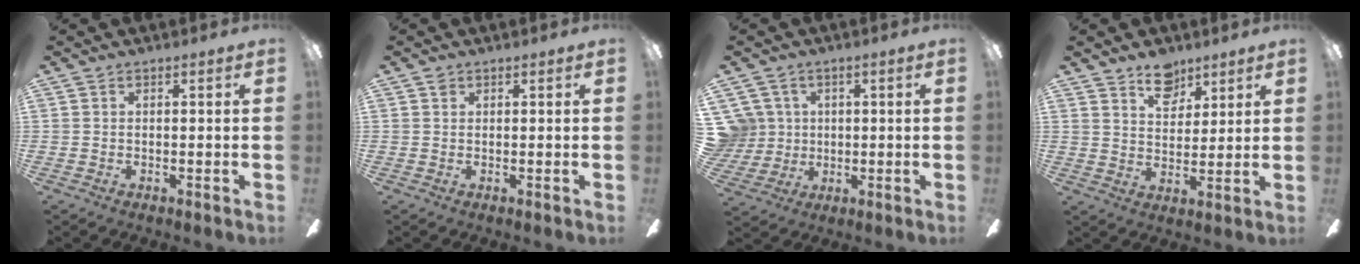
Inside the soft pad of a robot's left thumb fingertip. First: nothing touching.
{"total": 0.7, "force": [0.5, 0.5, 0.2], "torque": [-0.004, 0.003, 0.009]}
{"total": 7.8, "force": [2.2, 7.5, 0.9], "torque": [-0.047, -0.002, 0.048]}
{"total": 8.0, "force": [5.8, 4.7, 2.8], "torque": [-0.025, -0.028, 0.103]}